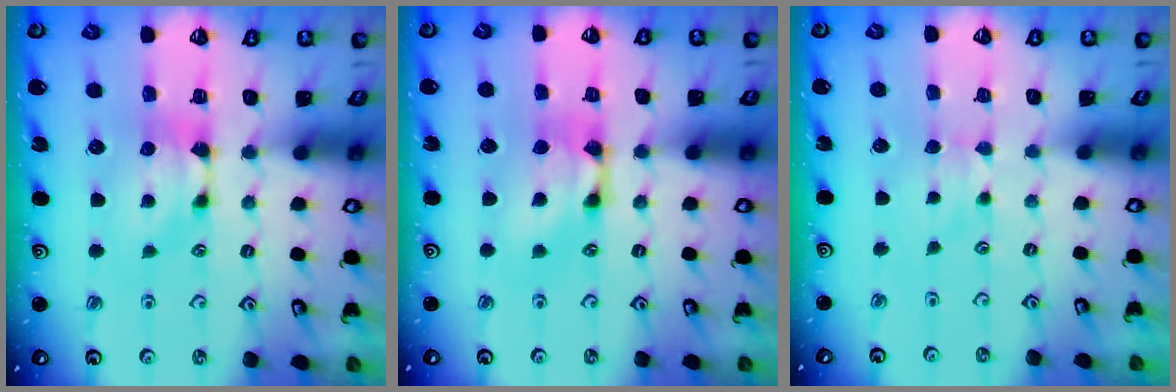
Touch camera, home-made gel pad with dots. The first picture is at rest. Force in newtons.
{"total": 2.6, "press": 2.6, "slide": 0.2}
{"total": 2.2, "press": 2.2, "slide": 0.5}